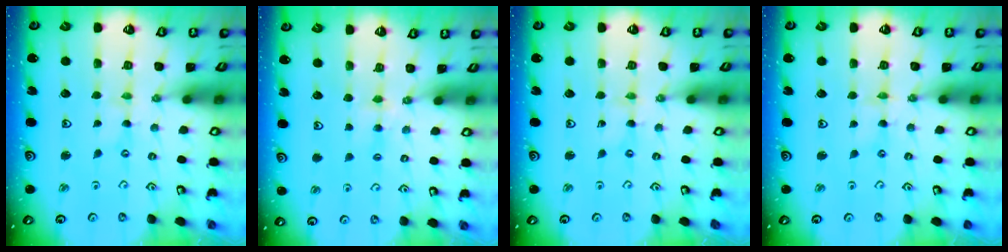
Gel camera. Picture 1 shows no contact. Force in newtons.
{"total": 3.7, "press": 3.7, "slide": 0.4}
{"total": 0.0}
{"total": 1.0, "press": 0.9, "slide": 0.2}